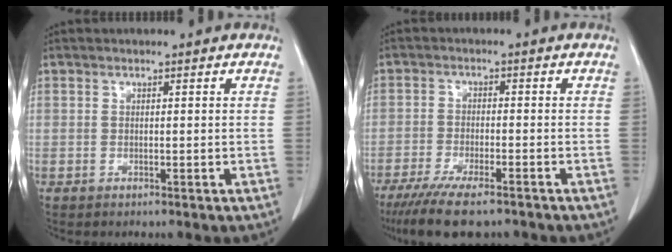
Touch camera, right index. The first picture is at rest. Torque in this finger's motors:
{"motor_torque": [0.95, -0.92, 0.30, 0.10]}